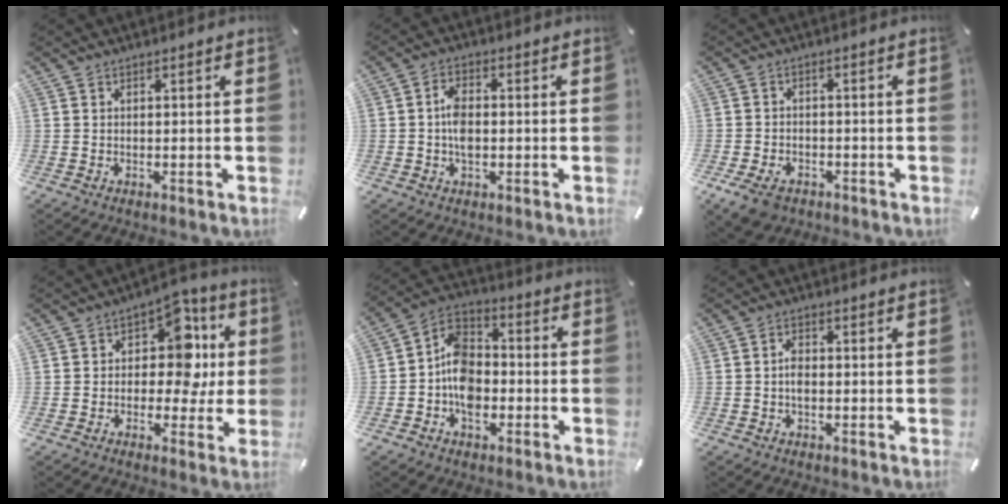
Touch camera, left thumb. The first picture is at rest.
{"total": 5.1, "force": [-0.4, 2.9, 4.2], "torque": [-0.091, 0.002, -0.011]}
{"total": 5.7, "force": [-3.3, 3.7, 2.8], "torque": [-0.068, 0.011, -0.062]}
{"total": 12.8, "force": [1.9, 9.0, 9.0], "torque": [-0.115, -0.007, 0.030]}
{"total": 10.3, "force": [-3.1, 7.8, 5.9], "torque": [-0.119, 0.024, -0.060]}
{"total": 2.7, "force": [-0.4, 1.6, 2.2], "torque": [-0.043, 0.004, -0.008]}